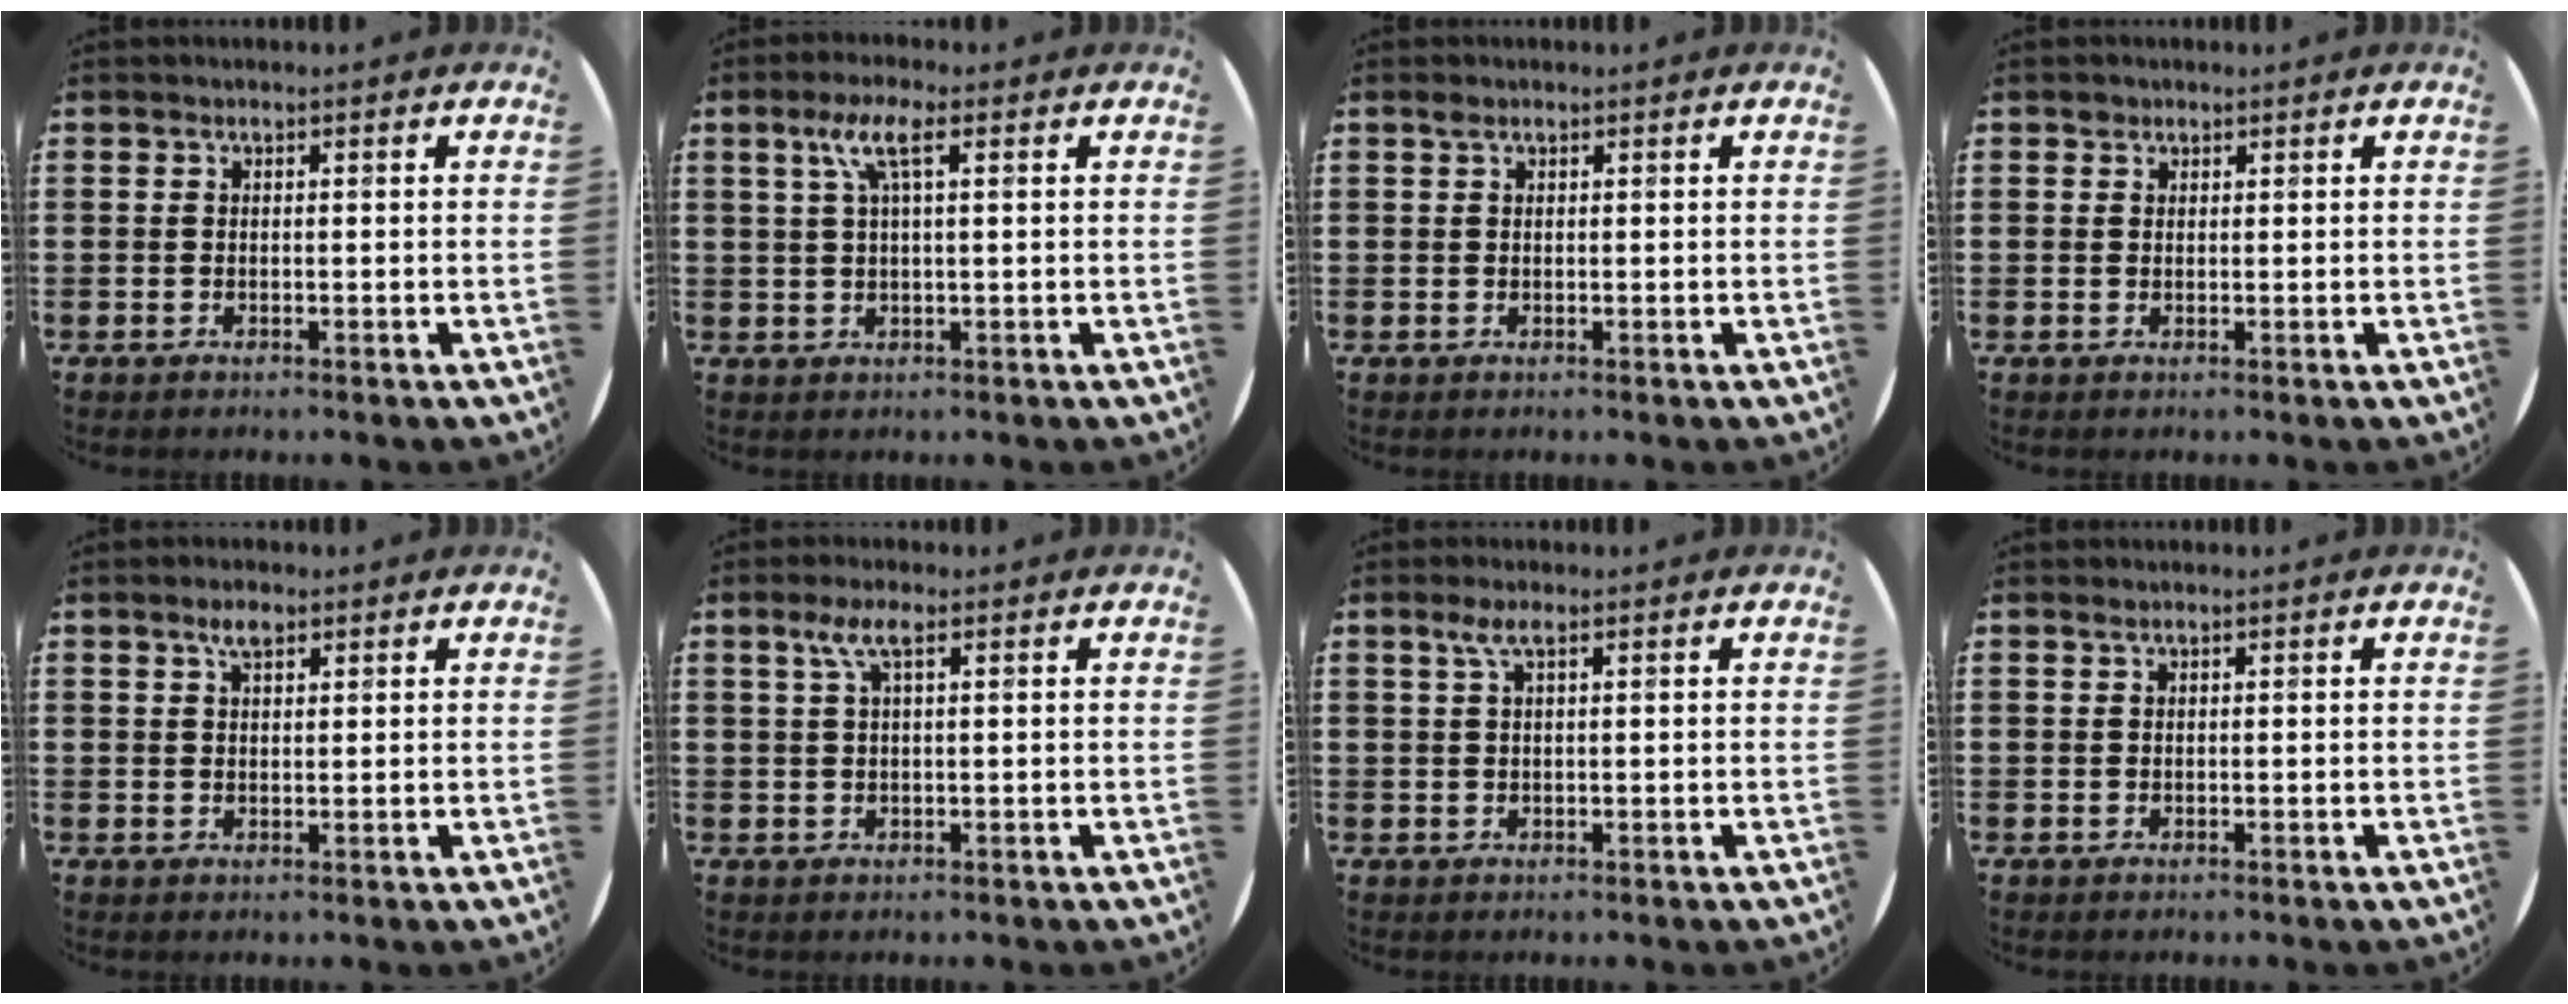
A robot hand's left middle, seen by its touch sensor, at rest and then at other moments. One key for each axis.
{"total": 4.2, "fx": 1.8, "fy": 0.8, "fz": 3.7, "tx": -0.078, "ty": 0.011, "tz": 0.028}
{"total": 0.5, "fx": 0.4, "fy": 0.2, "fz": 0.3, "tx": -0.005, "ty": 0.003, "tz": 0.007}
{"total": 0.8, "fx": 0.6, "fy": 0.5, "fz": 0.0, "tx": 0.008, "ty": 0.000, "tz": 0.010}
{"total": 2.6, "fx": 1.8, "fy": 1.0, "fz": 1.6, "tx": -0.026, "ty": 0.004, "tz": 0.030}
{"total": 2.9, "fx": 1.3, "fy": 0.7, "fz": 2.6, "tx": -0.052, "ty": 0.010, "tz": 0.020}
{"total": 2.1, "fx": 1.0, "fy": 0.3, "fz": 1.8, "tx": -0.037, "ty": 0.006, "tz": 0.015}
{"total": 0.0}